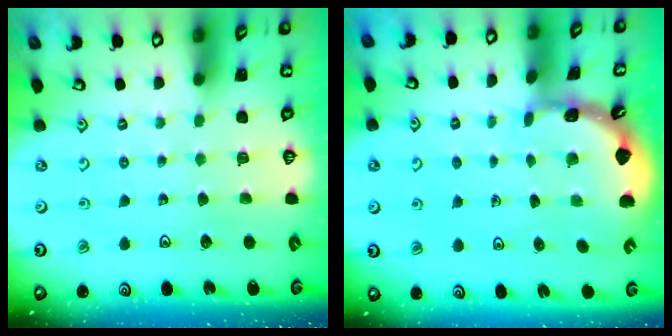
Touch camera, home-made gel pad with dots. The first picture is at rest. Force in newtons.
{"total": 1.8, "press": 1.8, "slide": 0.1}